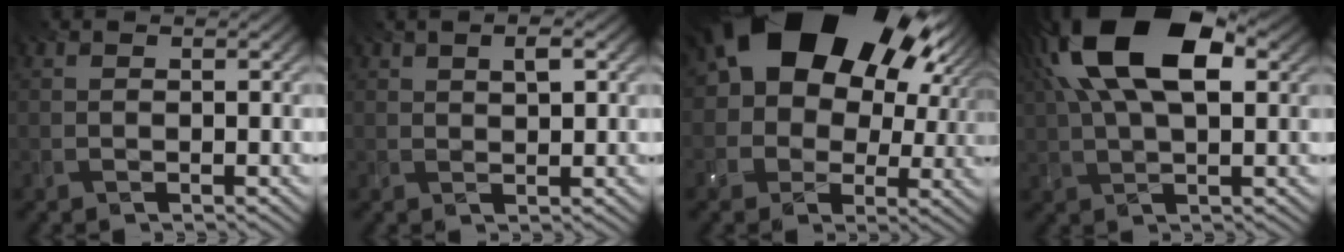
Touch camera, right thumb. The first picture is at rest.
{"total": 2.1, "force": [1.3, 0.7, 1.6], "torque": [-0.022, 0.001, 0.023]}
{"total": 19.9, "force": [7.1, 14.5, 11.7], "torque": [-0.193, 0.028, 0.118]}
{"total": 16.1, "force": [5.9, 7.9, 12.8], "torque": [-0.249, 0.036, 0.084]}